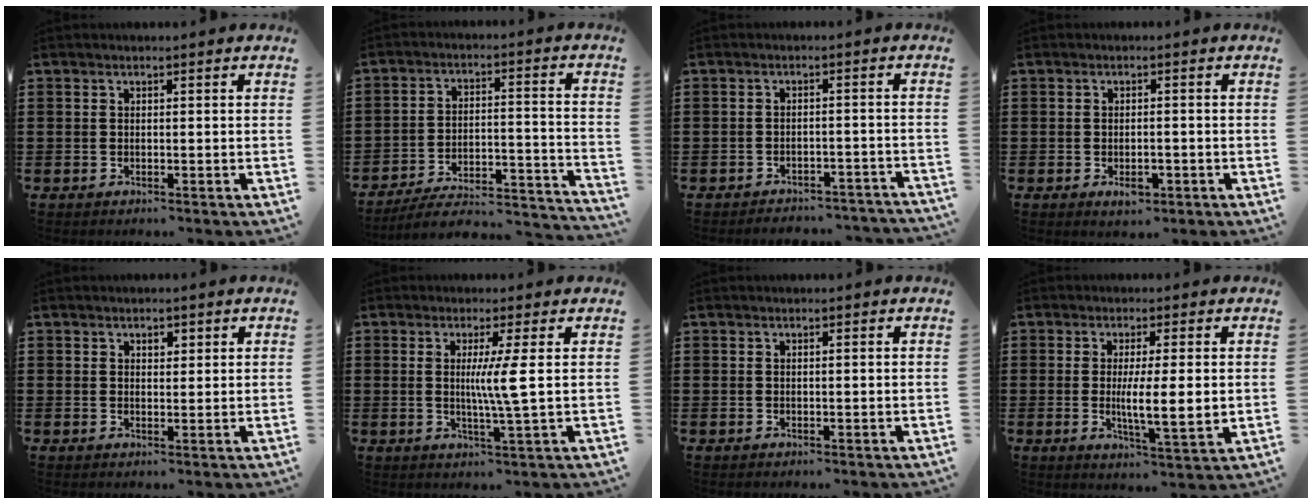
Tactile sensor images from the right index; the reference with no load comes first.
{"total": 4.5, "force": [-4.0, 0.7, 1.9], "torque": [-0.035, -0.013, -0.083]}
{"total": 2.7, "force": [-2.7, 0.2, 0.1], "torque": [-0.006, -0.001, -0.057]}
{"total": 2.6, "force": [-1.1, 1.2, 2.0], "torque": [-0.037, 0.001, -0.019]}
{"total": 1.2, "force": [0.7, 0.8, 0.5], "torque": [-0.002, 0.001, 0.011]}
{"total": 5.3, "force": [0.8, -0.8, 5.2], "torque": [-0.099, -0.011, 0.008]}
{"total": 0.0}
{"total": 5.8, "force": [0.1, 0.8, 5.7], "torque": [-0.094, -0.007, -0.002]}